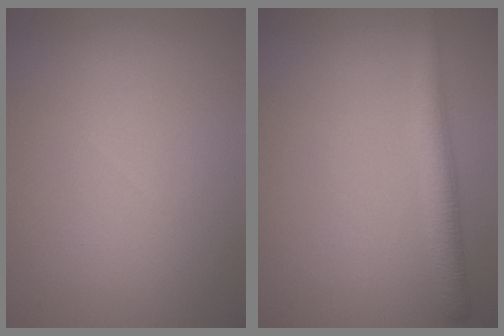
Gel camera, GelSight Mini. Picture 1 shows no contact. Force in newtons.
{"total": 2.9, "press": 2.9, "slide": 0.1}